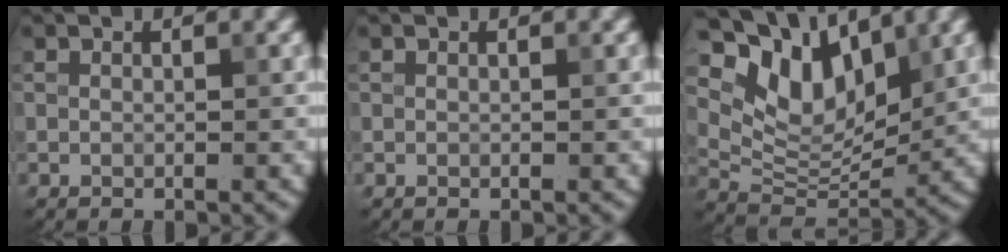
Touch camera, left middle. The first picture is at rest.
{"total": 0.0}
{"total": 8.6, "force": [4.9, 4.6, 5.4], "torque": [-0.097, -0.002, 0.084]}